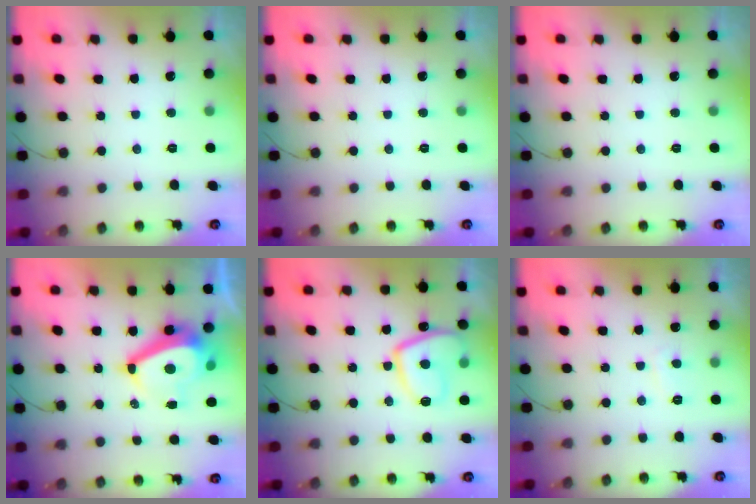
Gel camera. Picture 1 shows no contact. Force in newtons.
{"total": 0.0}
{"total": 0.0}
{"total": 9.9, "press": 9.3, "slide": 3.5}
{"total": 11.7, "press": 11.6, "slide": 1.2}
{"total": 1.5, "press": 1.3, "slide": 0.6}